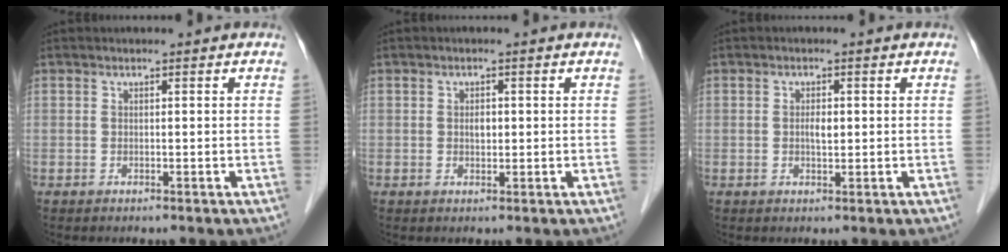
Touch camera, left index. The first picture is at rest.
{"total": 1.4, "force": [0.0, 0.9, 1.1], "torque": [-0.019, -0.001, 0.001]}
{"total": 1.7, "force": [0.0, 0.7, 1.6], "torque": [-0.030, -0.001, 0.000]}